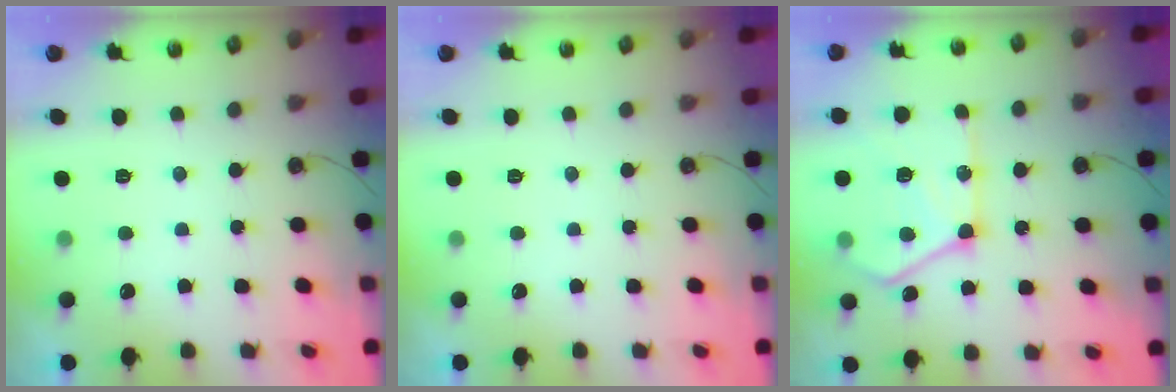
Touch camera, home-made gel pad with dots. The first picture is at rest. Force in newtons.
{"total": 0.0}
{"total": 20.6, "press": 20.5, "slide": 2.2}